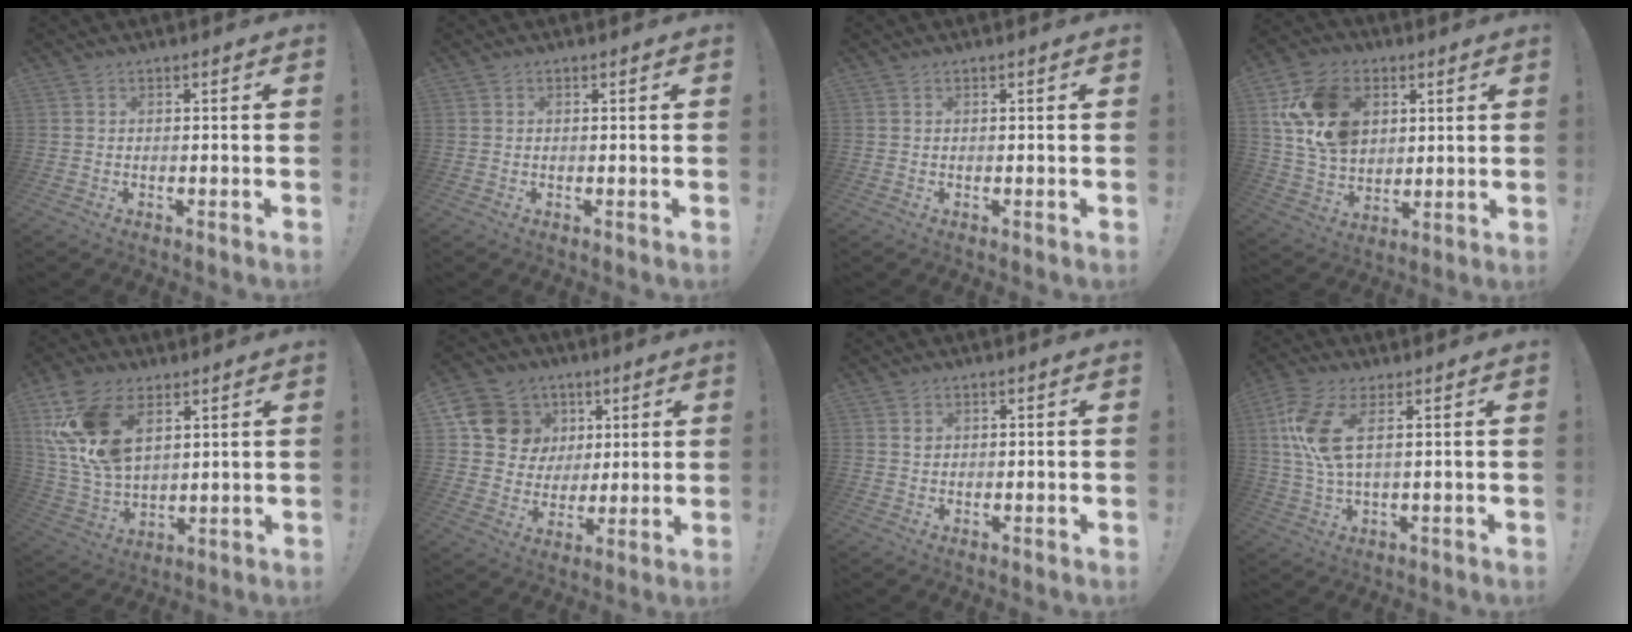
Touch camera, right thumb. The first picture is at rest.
{"total": 0.0}
{"total": 0.0}
{"total": 19.4, "force": [6.6, 14.4, 11.1], "torque": [-0.198, -0.016, 0.130]}
{"total": 18.6, "force": [7.9, 11.8, 12.1], "torque": [-0.243, -0.037, 0.152]}
{"total": 13.6, "force": [5.5, 11.8, 3.9], "torque": [-0.057, -0.022, 0.128]}
{"total": 0.9, "force": [0.4, 0.8, 0.1], "torque": [0.011, -0.003, 0.004]}
{"total": 10.6, "force": [3.1, 3.3, 9.5], "torque": [-0.197, -0.019, 0.057]}